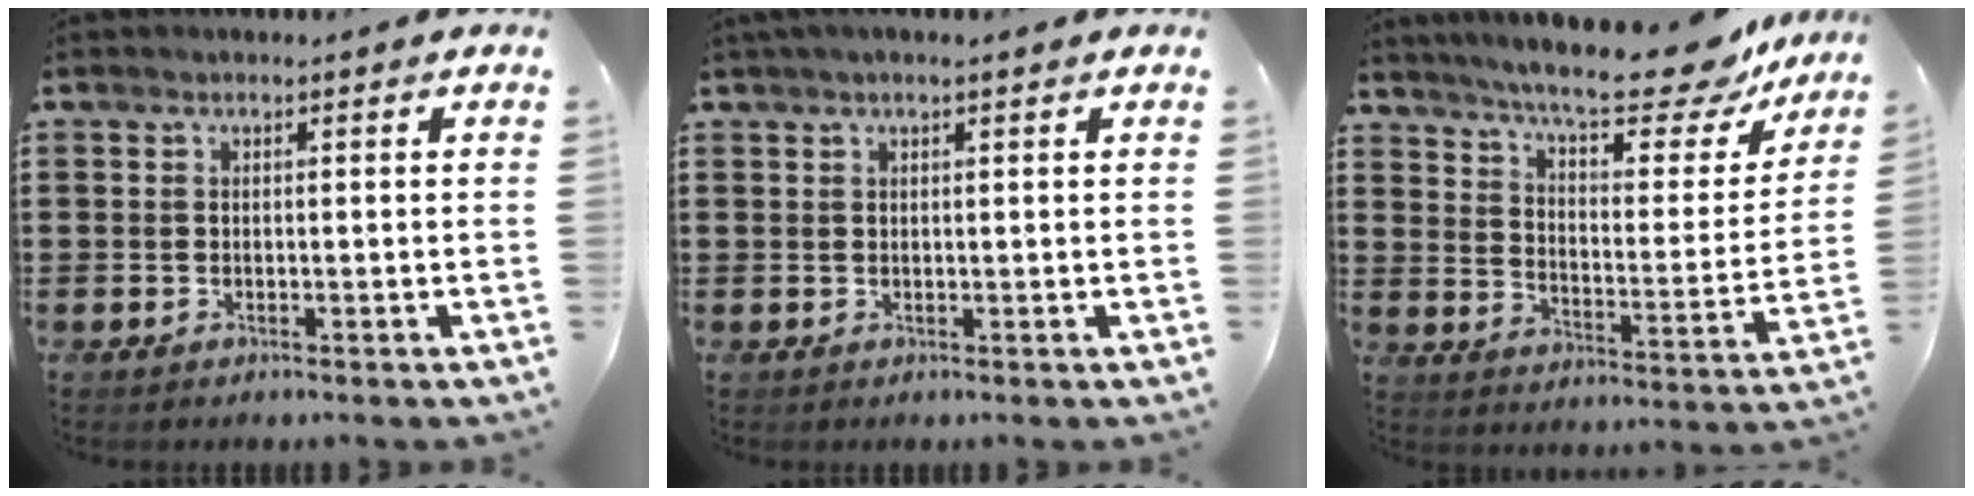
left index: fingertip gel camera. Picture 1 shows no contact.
{"total": 1.2, "force": [0.7, 0.1, 1.0], "torque": [-0.020, 0.001, 0.013]}
{"total": 13.4, "force": [11.3, 1.4, 7.0], "torque": [-0.133, -0.068, 0.189]}